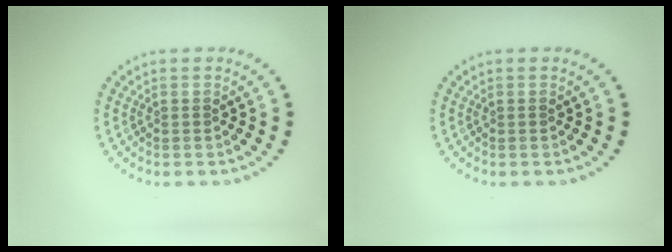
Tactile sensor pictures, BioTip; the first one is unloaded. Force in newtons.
{"total": 0.0}